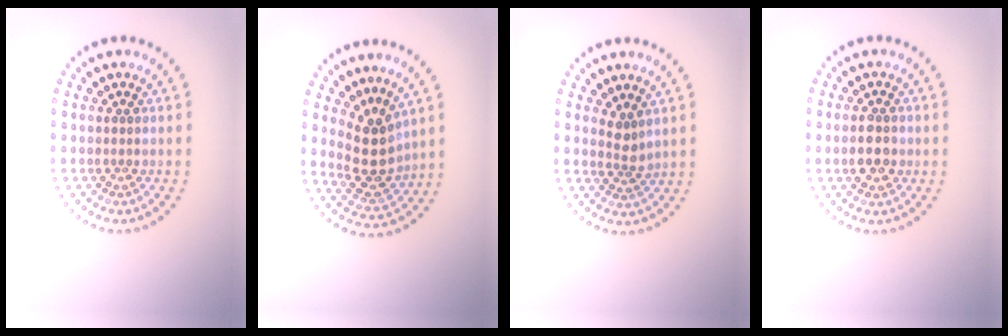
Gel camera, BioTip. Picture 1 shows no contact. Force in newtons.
{"total": 3.9, "press": 3.4, "slide": 1.8}
{"total": 1.8, "press": 1.3, "slide": 1.3}
{"total": 3.1, "press": 3.0, "slide": 0.2}